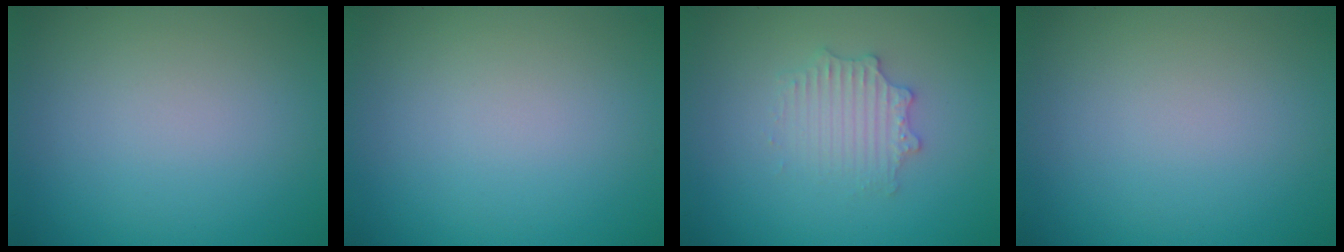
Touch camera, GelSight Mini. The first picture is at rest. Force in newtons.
{"total": 0.0}
{"total": 2.6, "press": 2.6, "slide": 0.4}
{"total": 0.0}